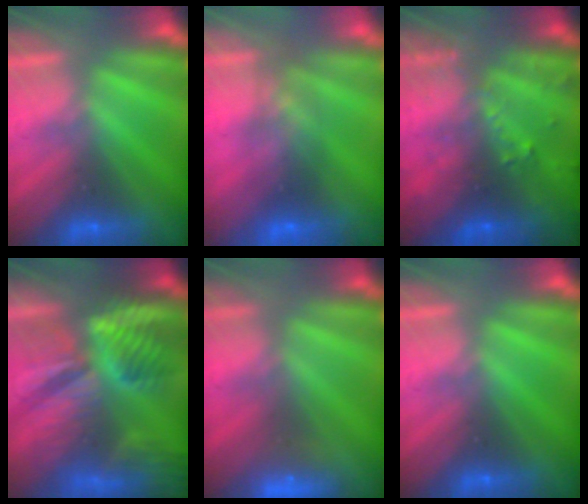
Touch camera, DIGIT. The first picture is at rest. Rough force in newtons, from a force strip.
{"total": 7.8}
{"total": 7.8}
{"total": 8.5}
{"total": 6.4}
{"total": 0.0}